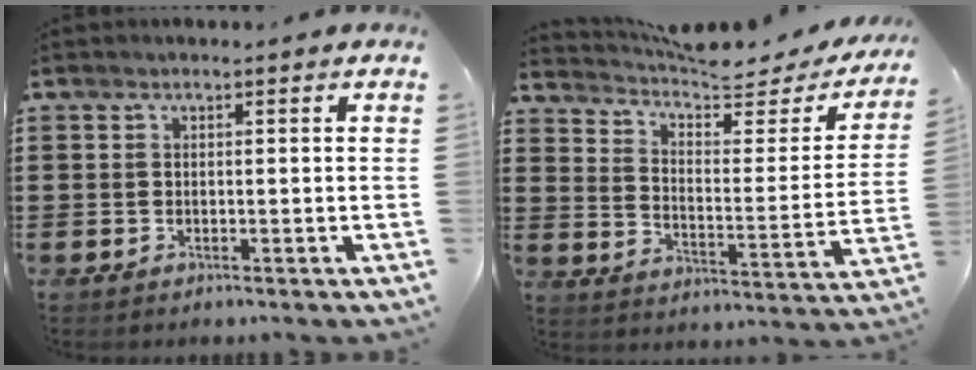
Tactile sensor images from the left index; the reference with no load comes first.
{"total": 5.9, "force": [5.0, 1.3, 2.7], "torque": [-0.073, -0.037, 0.079]}